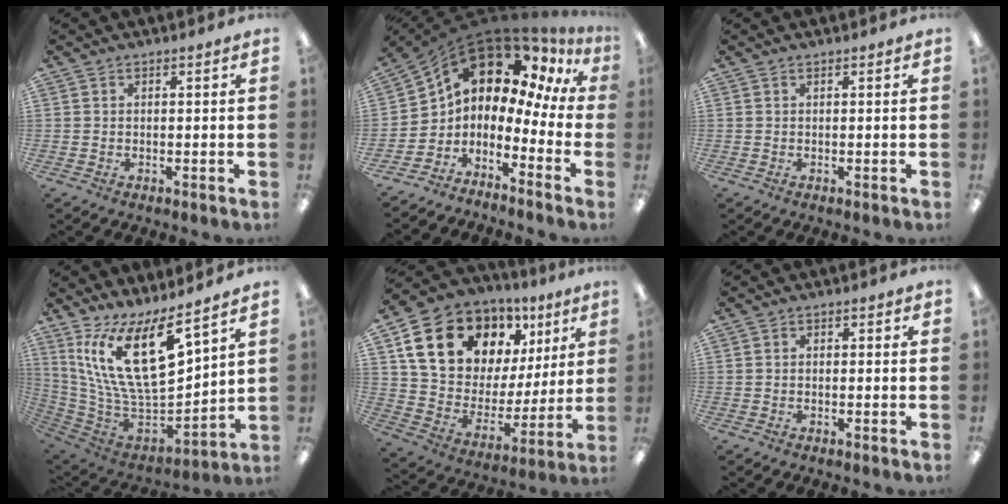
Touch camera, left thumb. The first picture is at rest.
{"total": 9.1, "force": [7.1, 3.7, 4.4], "torque": [-0.095, -0.073, 0.115]}
{"total": 0.0}
{"total": 22.1, "force": [10.1, 9.5, 17.2], "torque": [-0.332, -0.063, 0.183]}
{"total": 18.3, "force": [10.6, 12.0, 8.7], "torque": [-0.155, -0.059, 0.201]}
{"total": 1.1, "force": [-0.9, 0.5, 0.3], "torque": [-0.005, 0.003, -0.018]}